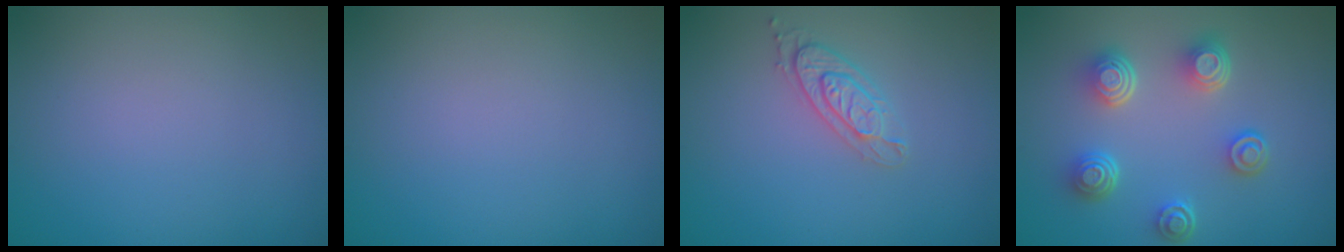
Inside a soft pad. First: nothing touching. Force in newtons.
{"total": 0.0}
{"total": 2.1, "press": 2.1, "slide": 0.3}
{"total": 5.0, "press": 3.5, "slide": 3.5}